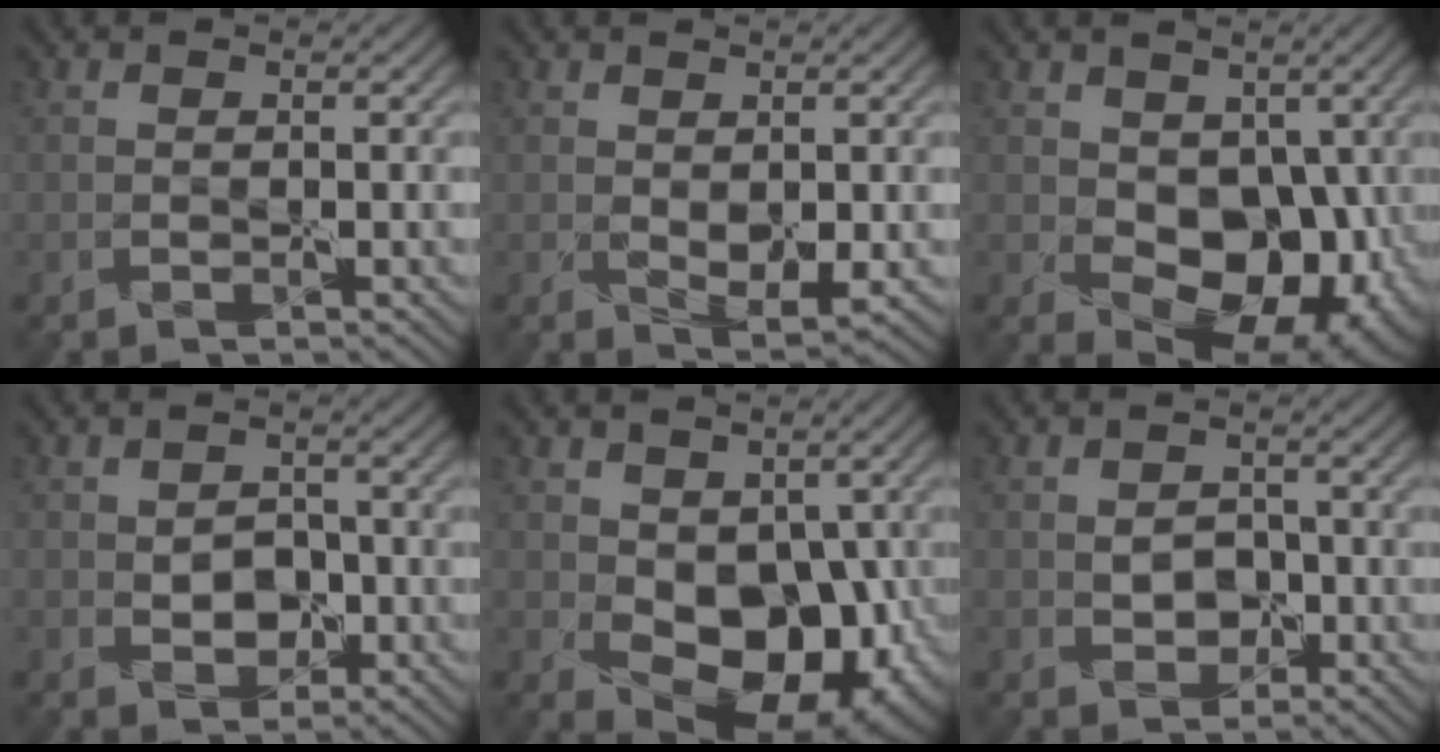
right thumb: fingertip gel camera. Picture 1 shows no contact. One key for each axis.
{"total": 1.7, "fx": 0.3, "fy": 0.7, "fz": 1.5, "tx": -0.027, "ty": -0.003, "tz": 0.011}
{"total": 9.8, "fx": -0.3, "fy": 7.0, "fz": 6.8, "tx": -0.080, "ty": -0.026, "tz": 0.009}
{"total": 1.4, "fx": -0.2, "fy": 1.3, "fz": 0.5, "tx": -0.002, "ty": 0.005, "tz": -0.008}
{"total": 9.9, "fx": -0.7, "fy": 6.8, "fz": 7.1, "tx": -0.091, "ty": -0.025, "tz": 0.002}
{"total": 1.2, "fx": -0.2, "fy": 1.2, "fz": 0.2, "tx": 0.000, "ty": 0.005, "tz": -0.007}